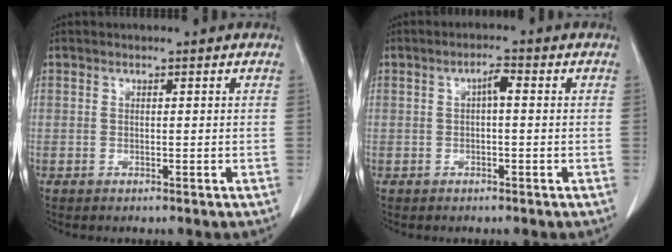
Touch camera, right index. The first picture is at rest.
{"total": 2.1, "force": [0.2, 0.5, 2.1], "torque": [-0.035, 0.005, 0.003]}